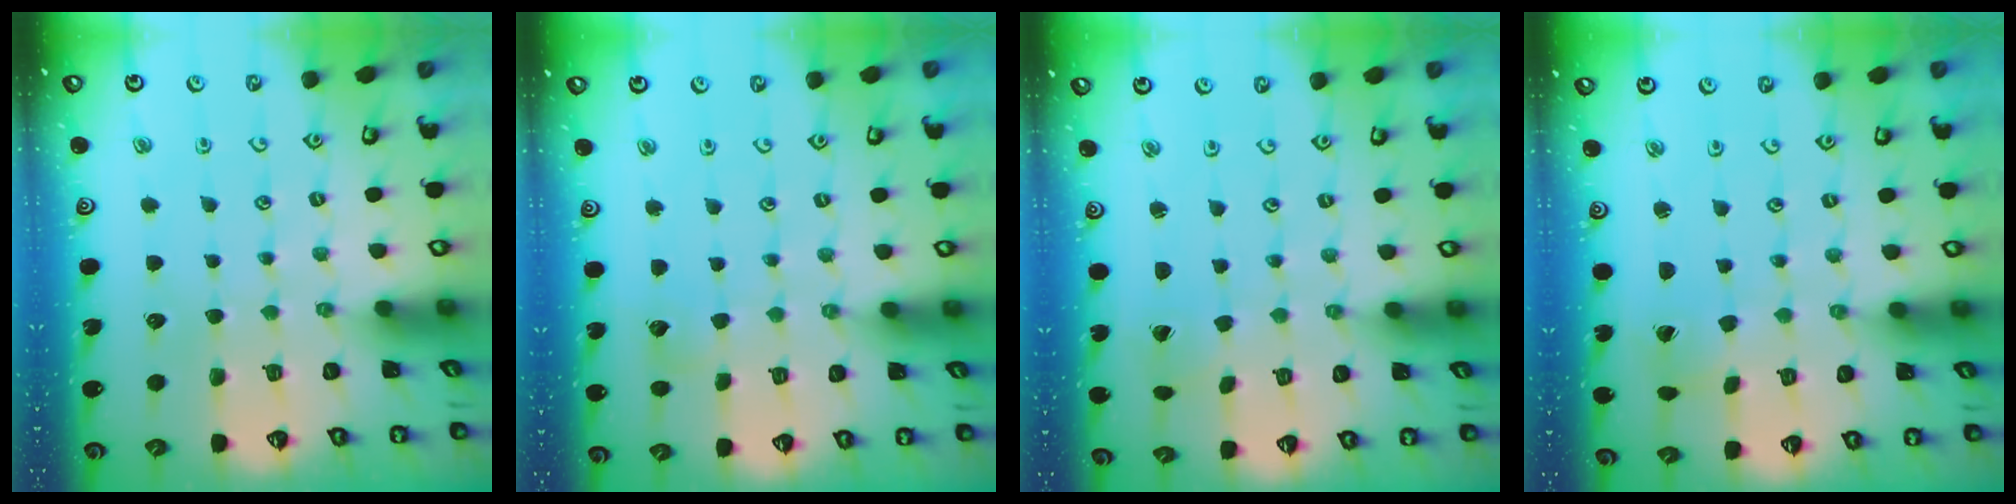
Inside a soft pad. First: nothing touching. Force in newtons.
{"total": 3.0, "press": 3.0, "slide": 0.3}
{"total": 0.6, "press": 0.3, "slide": 0.5}
{"total": 0.8, "press": 0.8, "slide": 0.1}